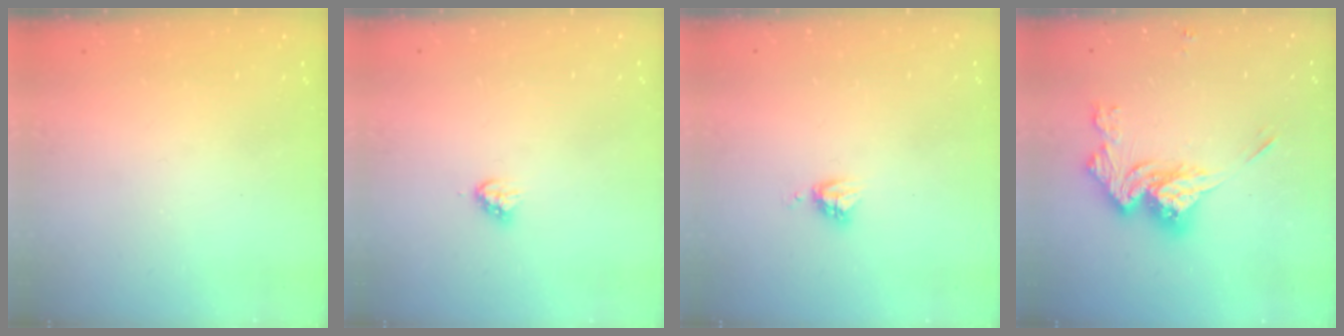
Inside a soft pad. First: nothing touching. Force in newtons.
{"total": 3.6, "press": 3.6, "slide": 0.6}
{"total": 3.8, "press": 3.7, "slide": 0.4}
{"total": 15.3, "press": 15.2, "slide": 0.3}